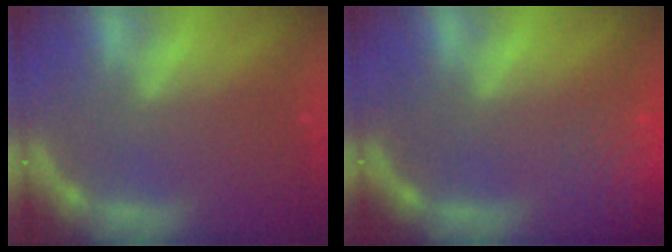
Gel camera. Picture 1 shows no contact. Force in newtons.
{"total": 9.5}